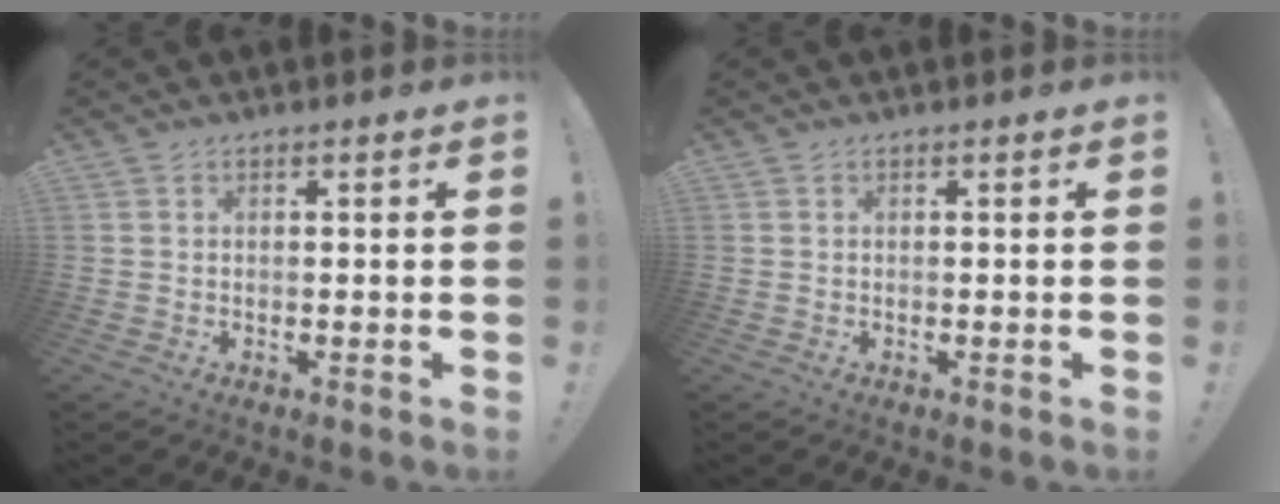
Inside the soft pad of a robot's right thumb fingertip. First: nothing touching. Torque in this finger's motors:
{"motor_torque": [0.00, 0.00, -0.02, 0.02, 0.00]}